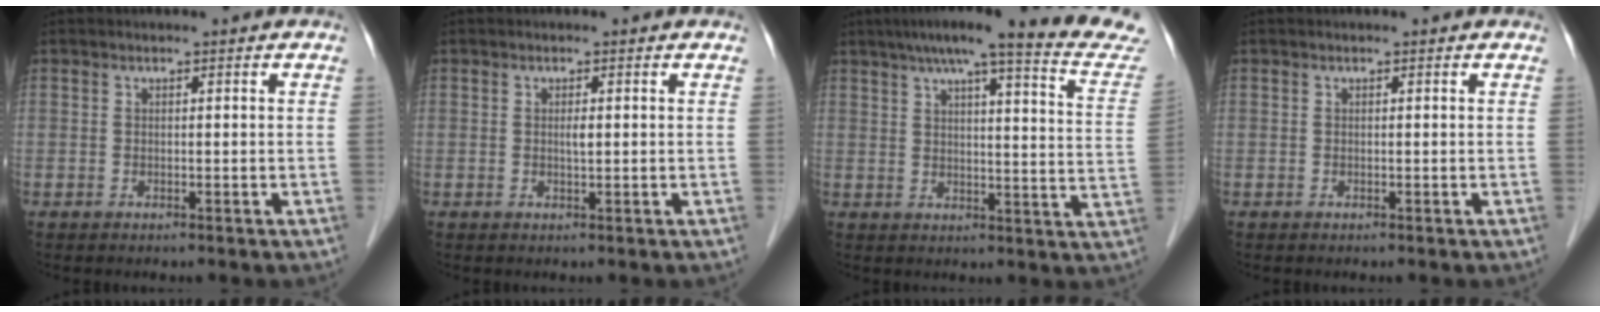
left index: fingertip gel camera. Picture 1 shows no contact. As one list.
[{"total": 1.0, "force": [0.2, 0.2, 1.0], "torque": [-0.019, 0.000, 0.002]}, {"total": 22.5, "force": [19.6, 0.6, 11.0], "torque": [-0.148, -0.038, 0.228]}, {"total": 0.0}]